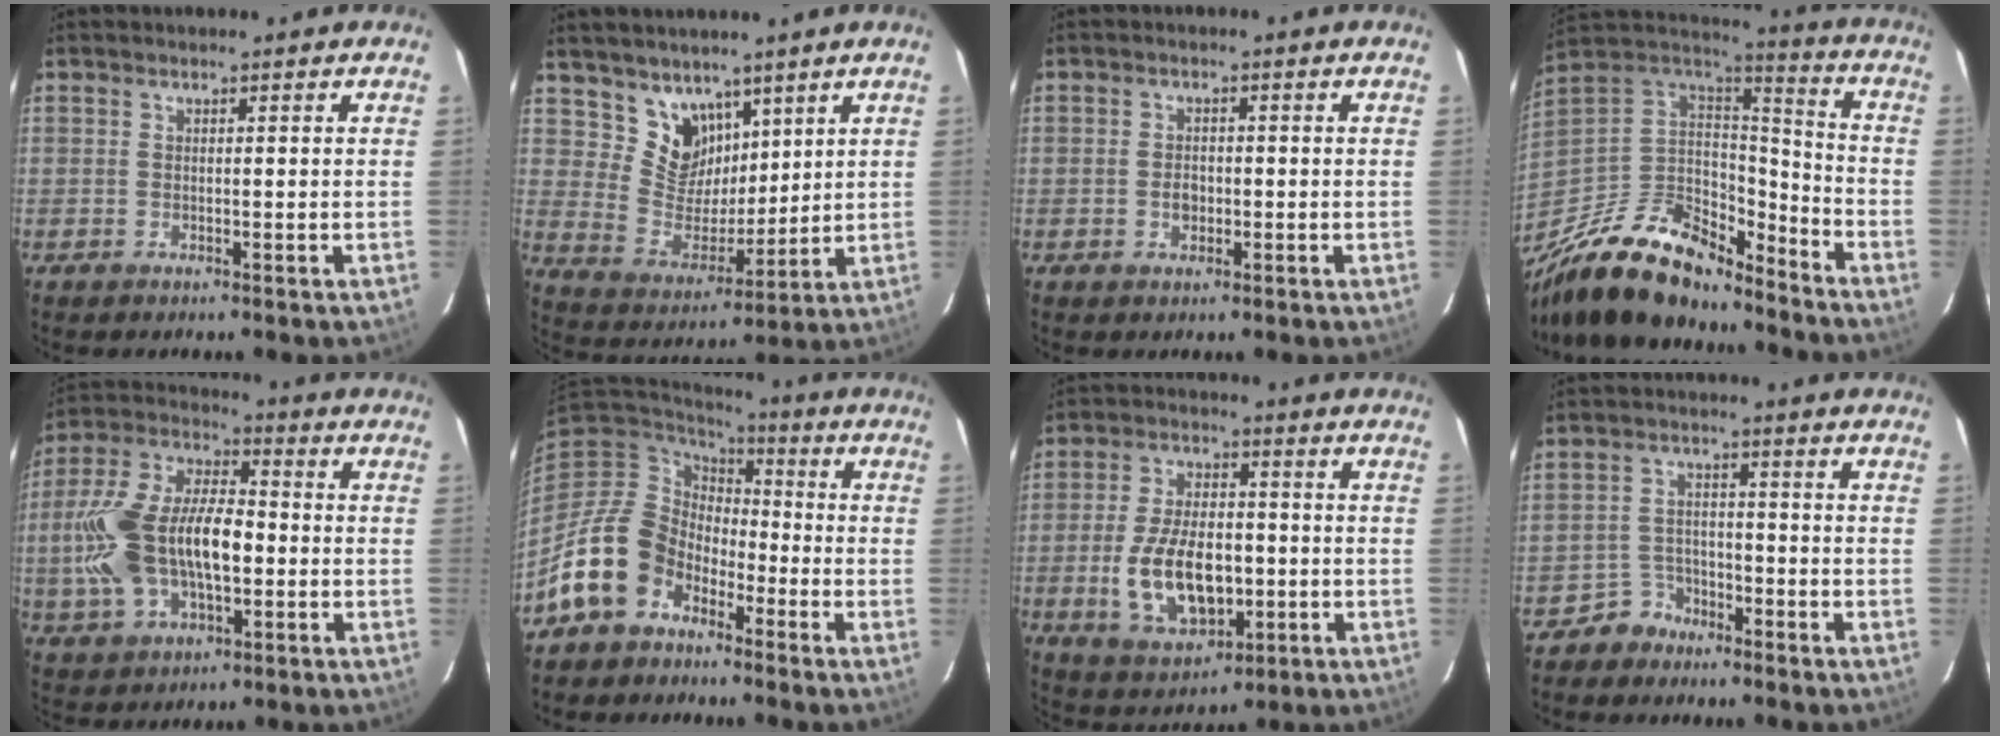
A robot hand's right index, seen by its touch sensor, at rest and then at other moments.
{"total": 9.6, "force": [6.5, 6.6, 2.6], "torque": [-0.044, -0.004, 0.137]}
{"total": 2.5, "force": [-0.6, 1.9, 1.5], "torque": [-0.027, 0.003, -0.009]}
{"total": 24.3, "force": [-18.5, 9.7, 12.3], "torque": [-0.259, -0.010, -0.313]}
{"total": 18.6, "force": [-2.2, 9.7, 15.8], "torque": [-0.335, 0.010, -0.036]}
{"total": 12.3, "force": [-7.8, 8.7, 3.6], "torque": [-0.092, 0.022, -0.143]}
{"total": 14.3, "force": [-2.9, 7.8, 11.6], "torque": [-0.234, -0.004, -0.034]}
{"total": 4.4, "force": [-3.5, 2.7, -0.3], "torque": [-0.002, 0.021, -0.065]}